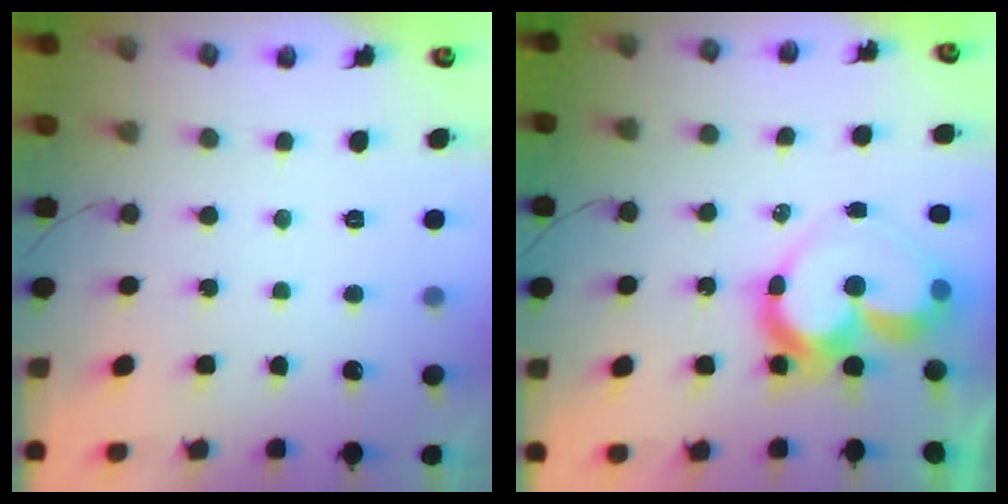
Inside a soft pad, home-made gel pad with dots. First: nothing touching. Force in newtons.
{"total": 11.7, "press": 11.7, "slide": 0.9}